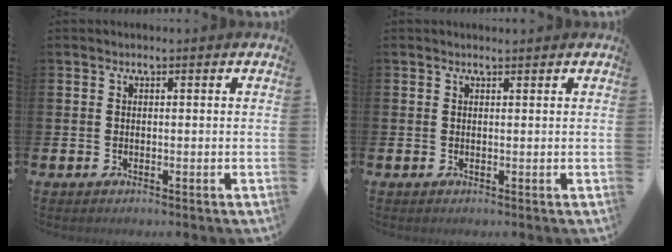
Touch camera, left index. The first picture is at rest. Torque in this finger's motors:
{"motor_torque": [-0.14, 0.13, -0.01, -0.01]}